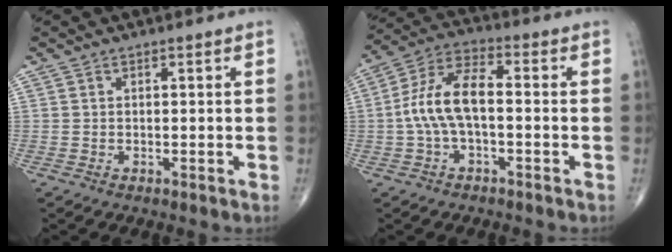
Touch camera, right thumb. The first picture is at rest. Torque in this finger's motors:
{"motor_torque": [0.33, 0.11, 1.01, -0.16, 0.36]}